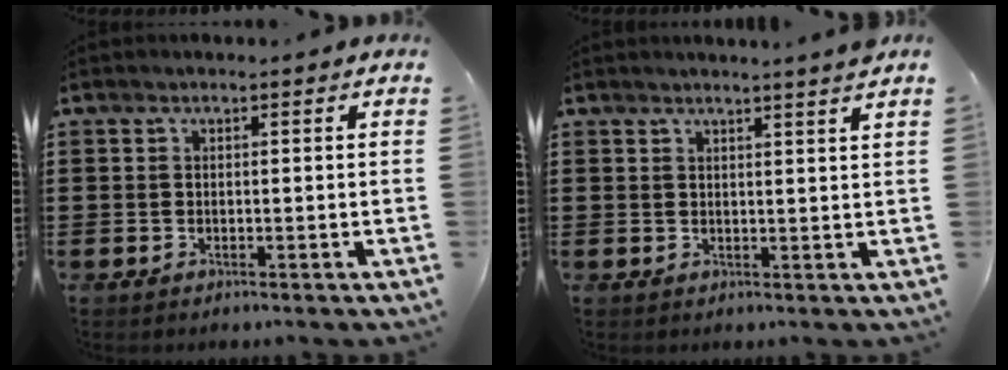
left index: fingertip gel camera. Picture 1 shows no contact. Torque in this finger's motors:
{"motor_torque": [1.06, -1.07, 0.15, 0.09]}